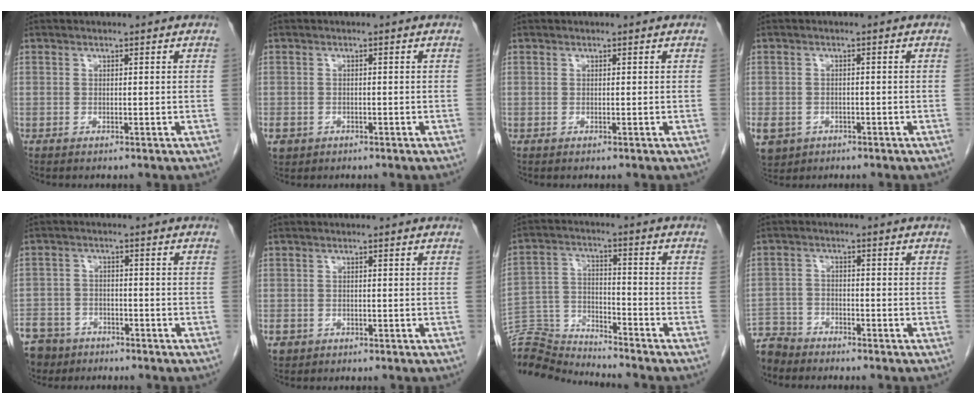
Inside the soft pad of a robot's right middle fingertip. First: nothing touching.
{"total": 3.5, "force": [-2.0, 2.8, 0.9], "torque": [-0.020, 0.001, -0.030]}
{"total": 0.0}
{"total": 11.3, "force": [-4.8, 9.4, 4.0], "torque": [-0.125, -0.003, -0.063]}
{"total": 11.7, "force": [-8.3, 7.7, 2.9], "torque": [-0.095, -0.002, -0.133]}
{"total": 2.6, "force": [-1.4, 2.1, 0.6], "torque": [-0.014, 0.003, -0.021]}
{"total": 12.3, "force": [-12.3, 0.3, -0.4], "torque": [0.003, 0.029, -0.232]}
{"total": 6.4, "force": [-5.9, 2.5, 0.0], "torque": [0.000, -0.006, -0.116]}